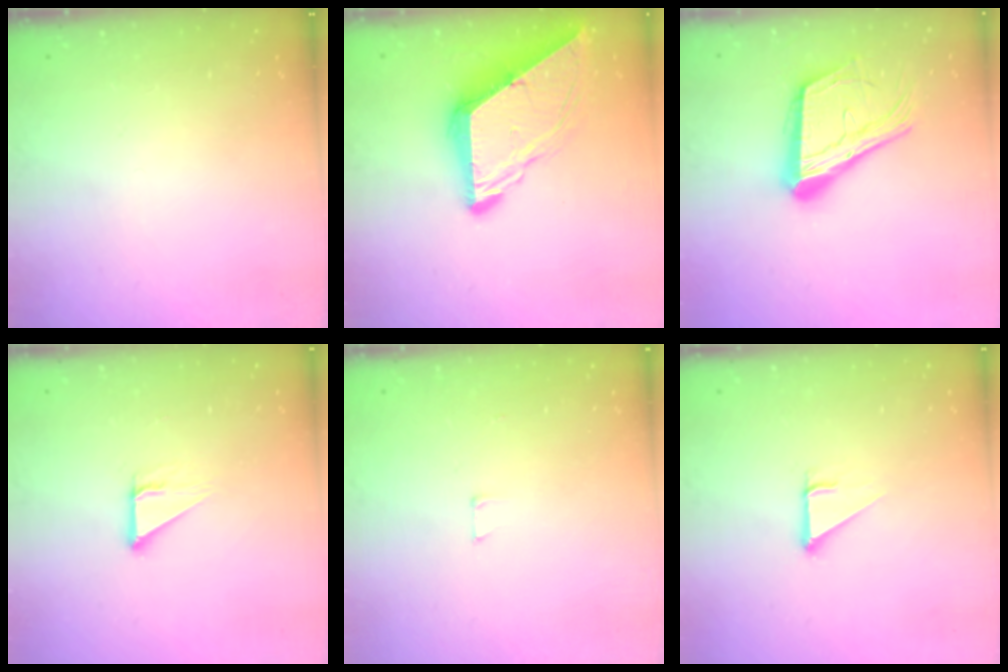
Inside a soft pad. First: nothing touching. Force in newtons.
{"total": 10.2, "press": 10.1, "slide": 1.2}
{"total": 18.8, "press": 18.5, "slide": 3.2}
{"total": 4.0, "press": 4.0, "slide": 0.2}
{"total": 2.9, "press": 2.9, "slide": 0.2}
{"total": 2.9, "press": 2.8, "slide": 0.2}